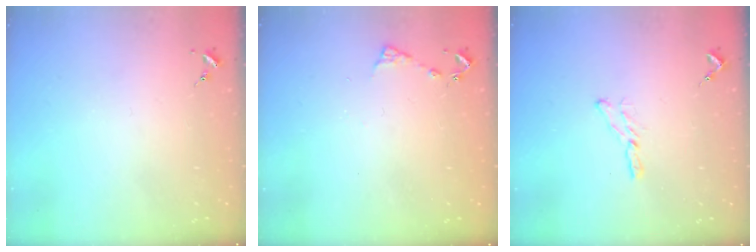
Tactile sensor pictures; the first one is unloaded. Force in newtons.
{"total": 5.3, "press": 5.3, "slide": 0.6}
{"total": 6.3, "press": 6.3, "slide": 0.2}